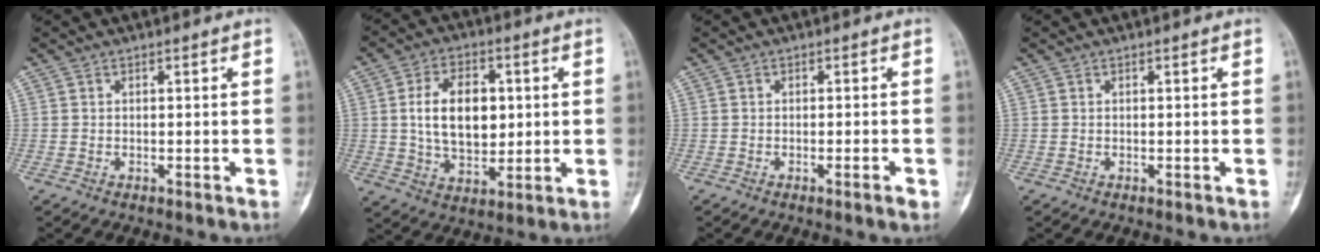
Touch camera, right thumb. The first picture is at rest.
{"total": 13.0, "force": [1.7, 8.1, 10.0], "torque": [-0.141, -0.005, 0.032]}
{"total": 2.0, "force": [-1.0, 0.1, 1.7], "torque": [-0.030, -0.002, -0.015]}
{"total": 0.0}